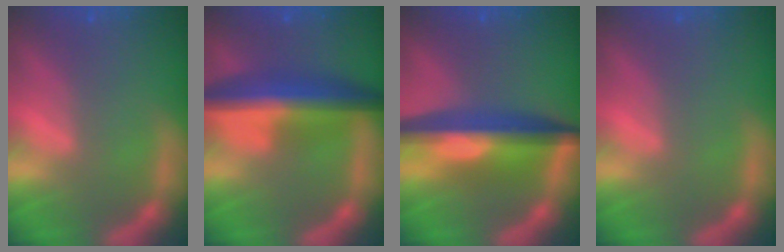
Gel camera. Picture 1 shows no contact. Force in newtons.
{"total": 8.4}
{"total": 9.0}
{"total": 0.0}